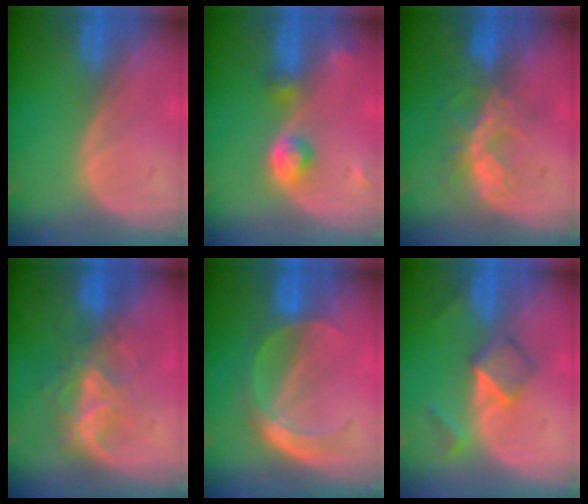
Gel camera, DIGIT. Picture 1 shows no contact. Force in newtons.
{"total": 4.4, "press": 4.1, "slide": 1.8}
{"total": 6.5, "press": 5.9, "slide": 2.7}
{"total": 6.8, "press": 6.2, "slide": 2.8}
{"total": 5.7, "press": 5.2, "slide": 2.5}
{"total": 5.2, "press": 4.5, "slide": 2.6}